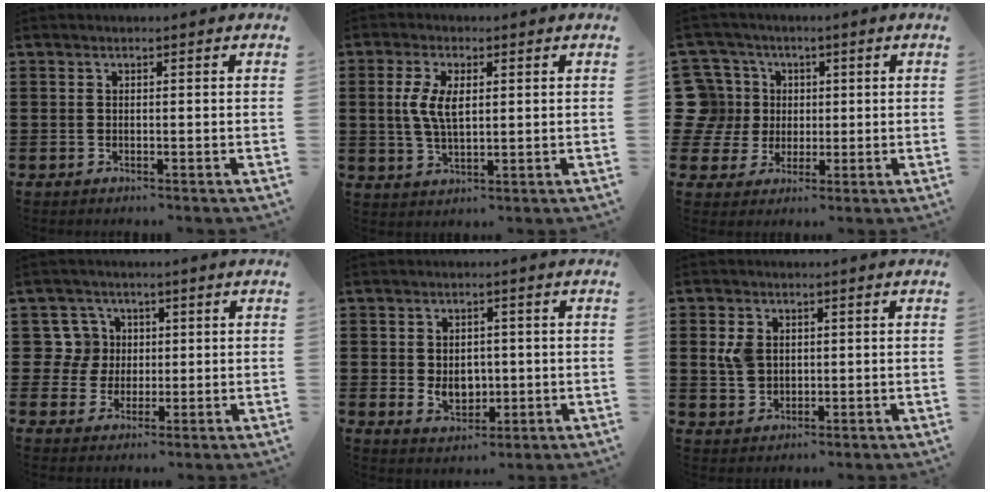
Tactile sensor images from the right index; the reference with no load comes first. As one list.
[{"total": 5.6, "force": [0.8, 2.5, 5.0], "torque": [-0.109, 0.004, 0.010]}, {"total": 9.1, "force": [1.7, 8.6, 2.5], "torque": [-0.109, 0.010, 0.032]}, {"total": 6.3, "force": [1.3, 6.0, 1.6], "torque": [-0.050, 0.016, 0.024]}, {"total": 4.2, "force": [0.0, 3.3, 2.7], "torque": [-0.043, 0.002, -0.006]}, {"total": 4.1, "force": [0.8, 3.1, 2.5], "torque": [-0.066, 0.008, 0.012]}]